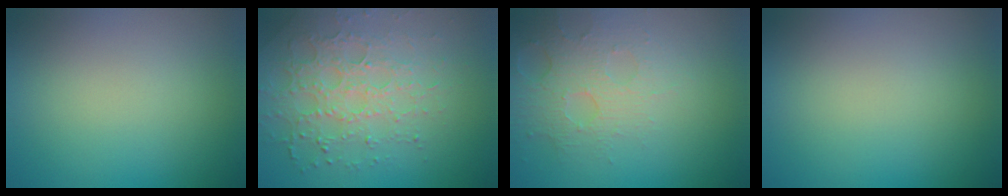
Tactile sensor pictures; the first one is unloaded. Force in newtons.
{"total": 4.9, "press": 4.3, "slide": 2.4}
{"total": 4.8, "press": 3.4, "slide": 3.4}
{"total": 0.0}